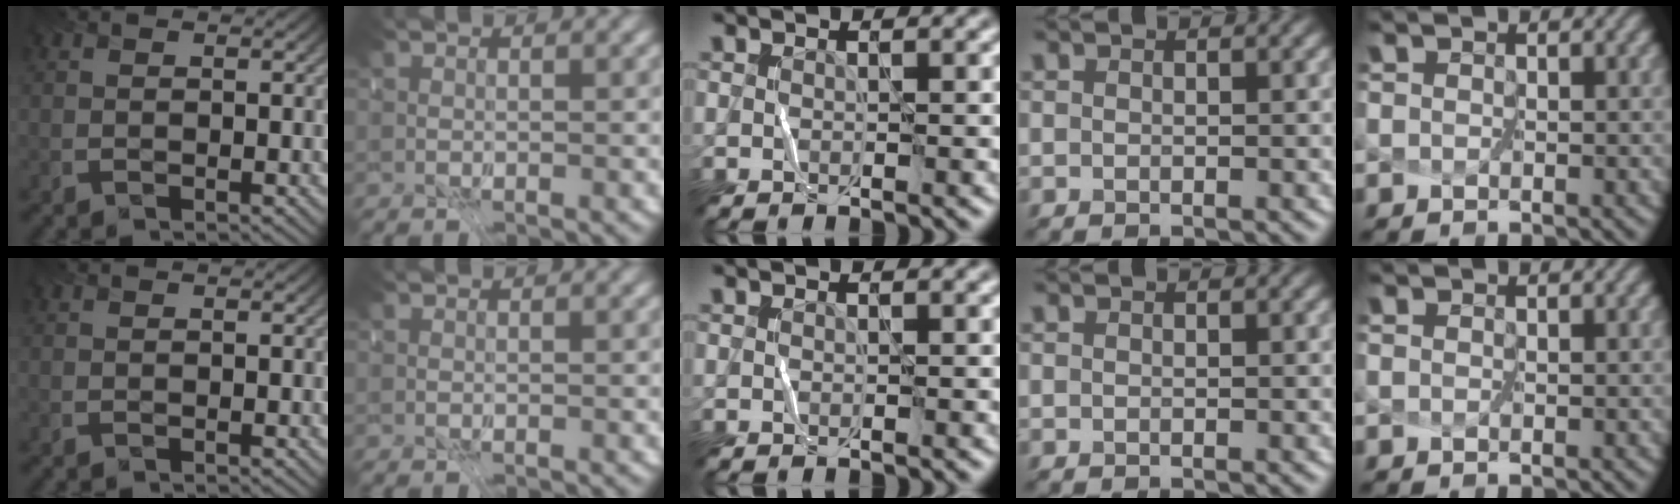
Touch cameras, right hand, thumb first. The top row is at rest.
{}